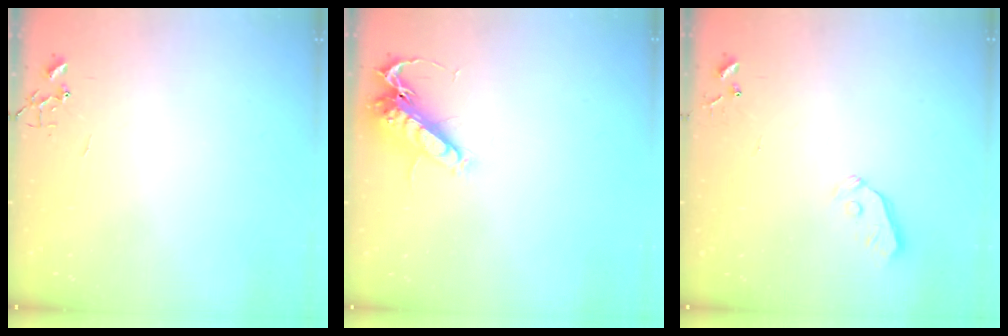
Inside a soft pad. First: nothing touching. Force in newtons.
{"total": 13.8, "press": 13.7, "slide": 1.5}
{"total": 3.0, "press": 3.0, "slide": 0.3}